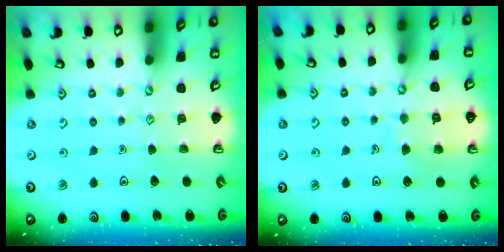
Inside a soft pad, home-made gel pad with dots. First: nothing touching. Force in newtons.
{"total": 6.4, "press": 6.3, "slide": 0.7}